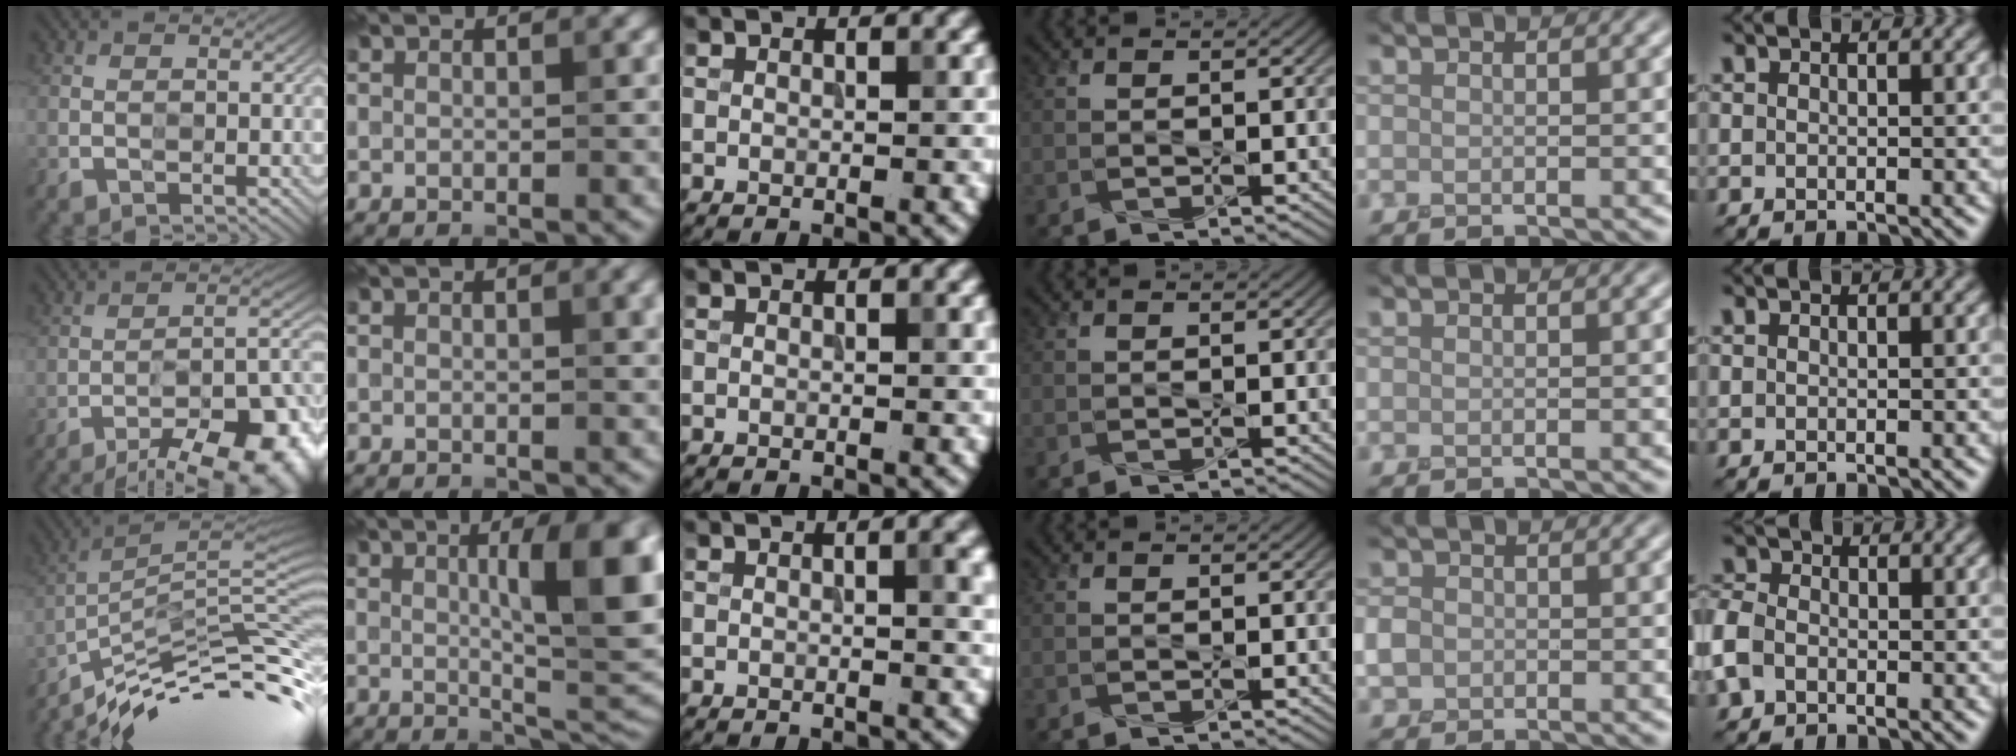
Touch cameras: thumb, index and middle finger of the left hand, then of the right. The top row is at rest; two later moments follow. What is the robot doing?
{"motion": "press", "object": "syringe"}